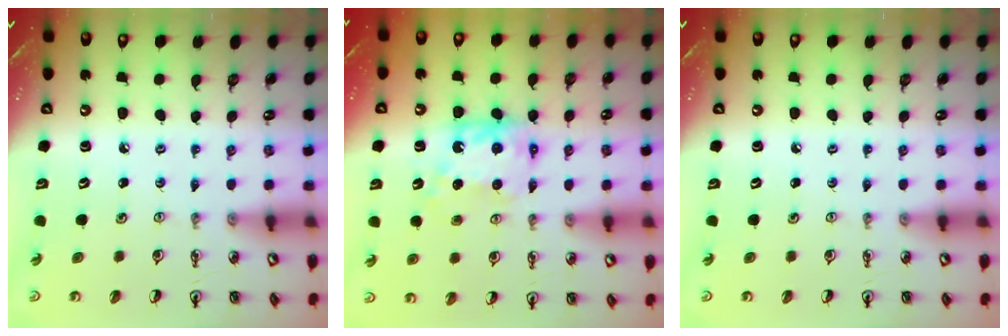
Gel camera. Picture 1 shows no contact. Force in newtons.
{"total": 10.1, "press": 10.1, "slide": 0.5}
{"total": 0.0}